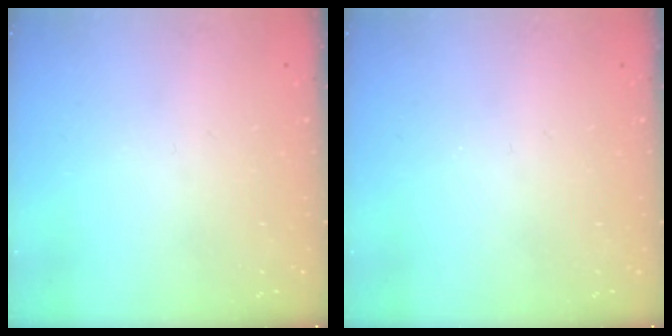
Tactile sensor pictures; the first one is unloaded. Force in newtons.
{"total": 0.0}